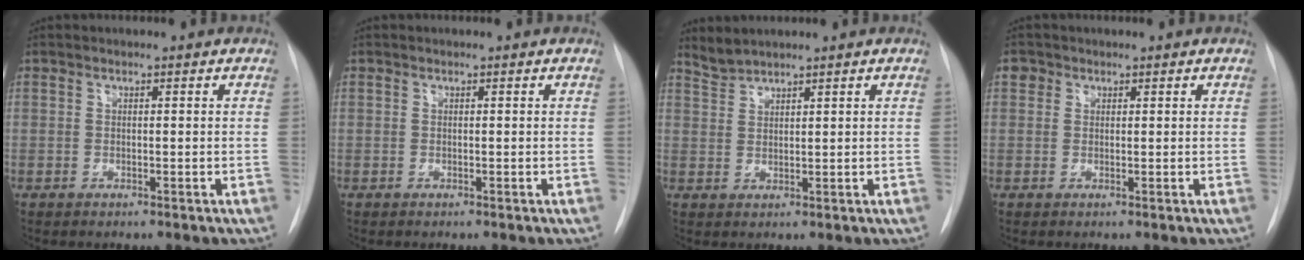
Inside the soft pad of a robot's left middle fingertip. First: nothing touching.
{"total": 0.0}
{"total": 2.3, "force": [2.3, -0.2, -0.1], "torque": [-0.003, 0.006, 0.053]}
{"total": 1.3, "force": [0.6, 1.2, 0.2], "torque": [0.007, 0.005, 0.005]}